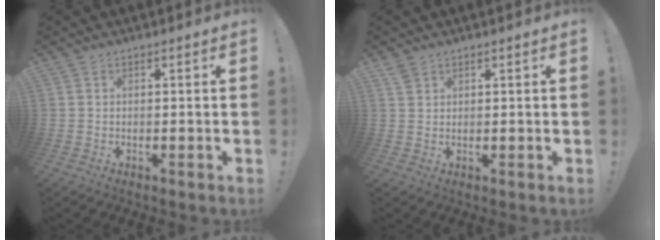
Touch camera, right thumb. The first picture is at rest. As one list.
[{"total": 2.4, "force": [1.8, 1.1, 1.0], "torque": [-0.016, -0.008, 0.034]}]